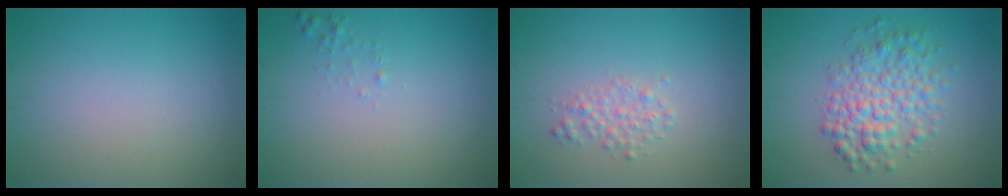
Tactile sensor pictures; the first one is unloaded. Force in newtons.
{"total": 0.6, "press": 0.6, "slide": 0.0}
{"total": 1.6, "press": 1.6, "slide": 0.1}
{"total": 4.8, "press": 4.8, "slide": 0.1}